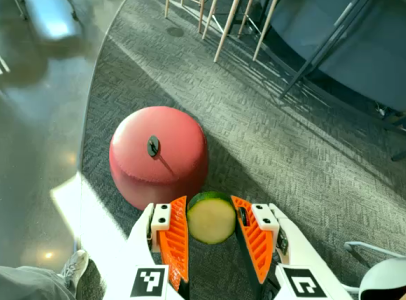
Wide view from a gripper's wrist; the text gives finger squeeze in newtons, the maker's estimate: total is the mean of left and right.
{"total": 13.3, "left": 13.3, "right": 13.3}